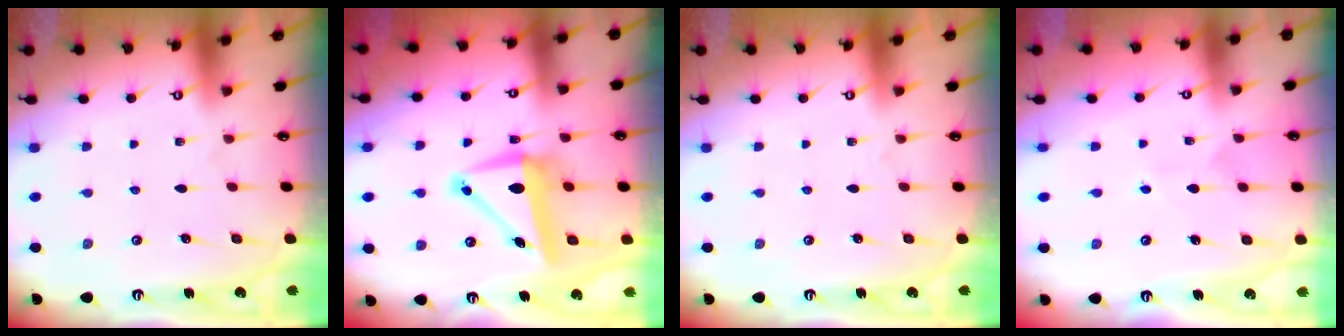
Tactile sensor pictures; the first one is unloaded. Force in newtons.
{"total": 10.3, "press": 9.8, "slide": 3.2}
{"total": 0.0}
{"total": 4.9, "press": 4.9, "slide": 0.4}